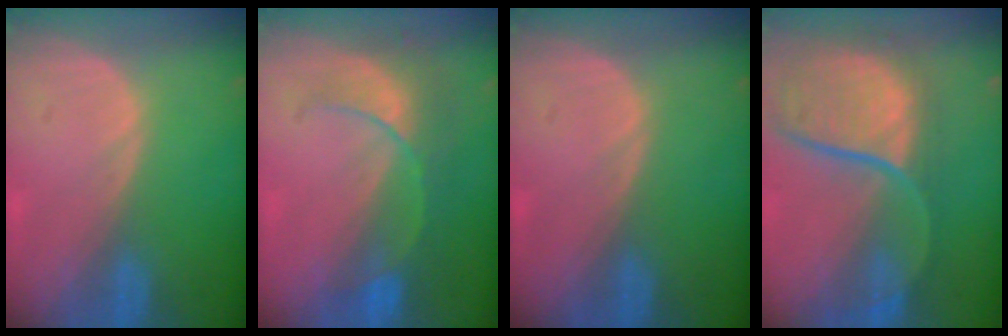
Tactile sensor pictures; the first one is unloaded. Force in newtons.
{"total": 8.0, "press": 7.1, "slide": 3.8}
{"total": 0.0}
{"total": 12.0, "press": 9.8, "slide": 6.9}